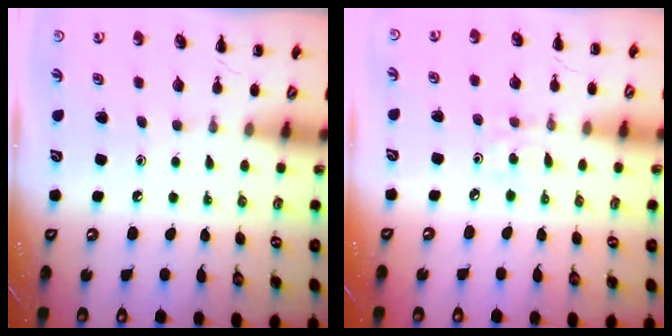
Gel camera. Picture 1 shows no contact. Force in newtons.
{"total": 2.4, "press": 2.2, "slide": 0.8}